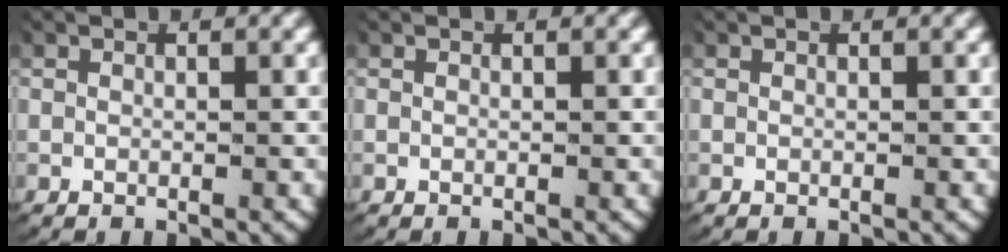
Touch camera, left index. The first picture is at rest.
{"total": 0.0}
{"total": 0.0}